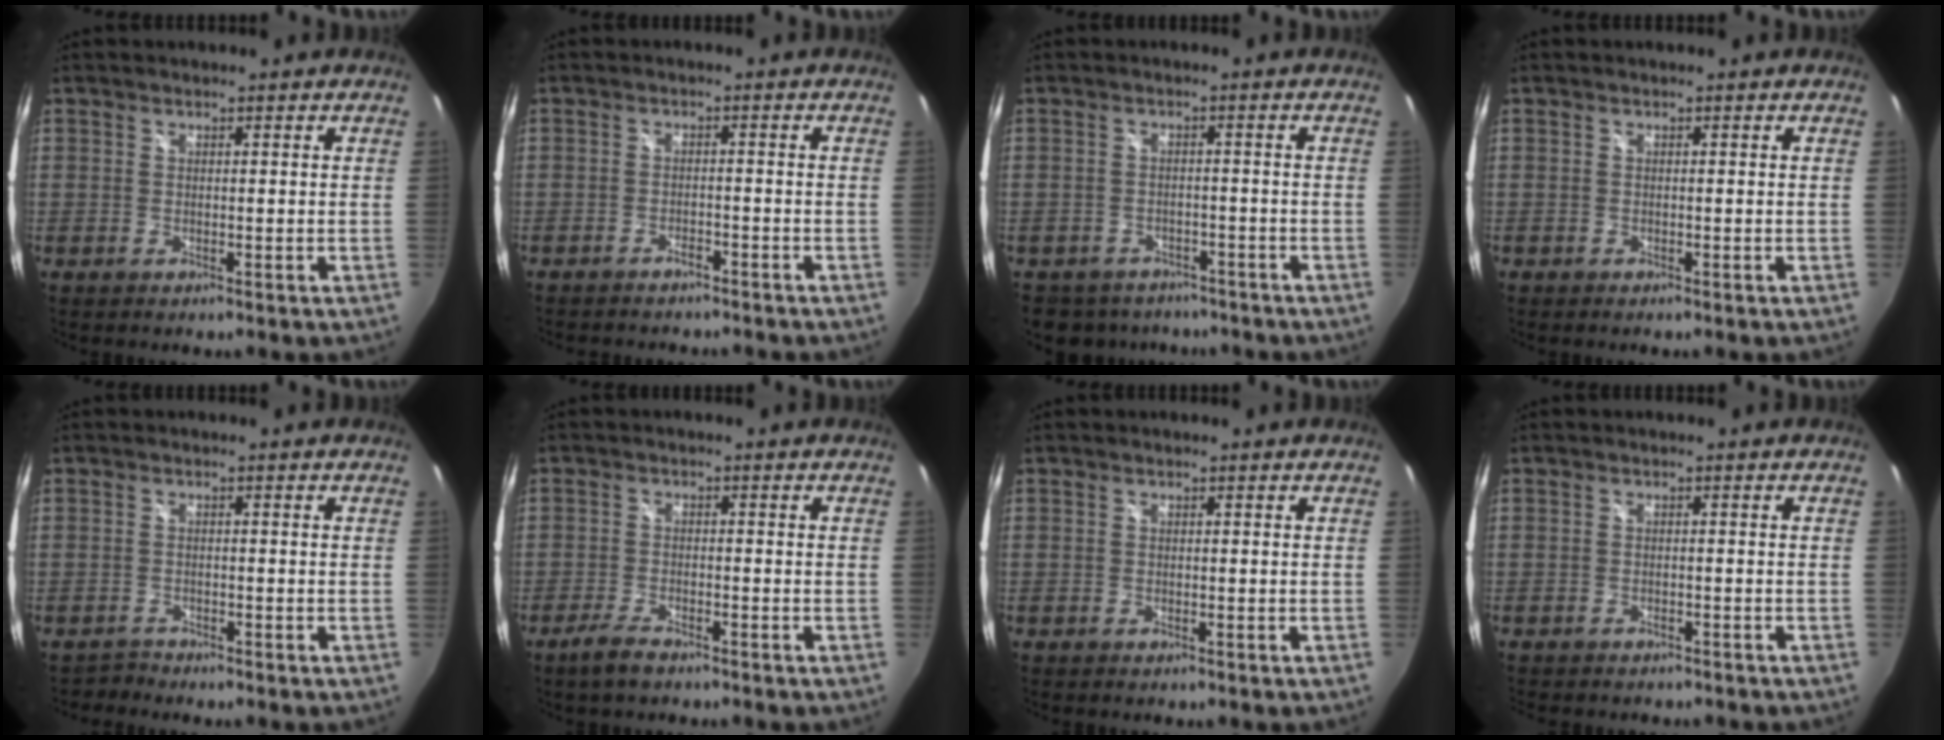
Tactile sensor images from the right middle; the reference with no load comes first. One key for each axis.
{"total": 4.2, "fx": -3.8, "fy": 1.3, "fz": 1.3, "tx": -0.041, "ty": -0.005, "tz": -0.056}
{"total": 8.9, "fx": -7.1, "fy": 5.0, "fz": 2.1, "tx": -0.055, "ty": 0.009, "tz": -0.093}
{"total": 0.0}
{"total": 1.5, "fx": -1.4, "fy": 0.4, "fz": -0.4, "tx": 0.004, "ty": 0.002, "tz": -0.027}
{"total": 3.9, "fx": -3.1, "fy": 0.9, "fz": 2.3, "tx": -0.065, "ty": -0.003, "tz": -0.061}
{"total": 0.0}
{"total": 3.6, "fx": -3.2, "fy": 1.1, "fz": 1.2, "tx": -0.029, "ty": -0.010, "tz": -0.044}